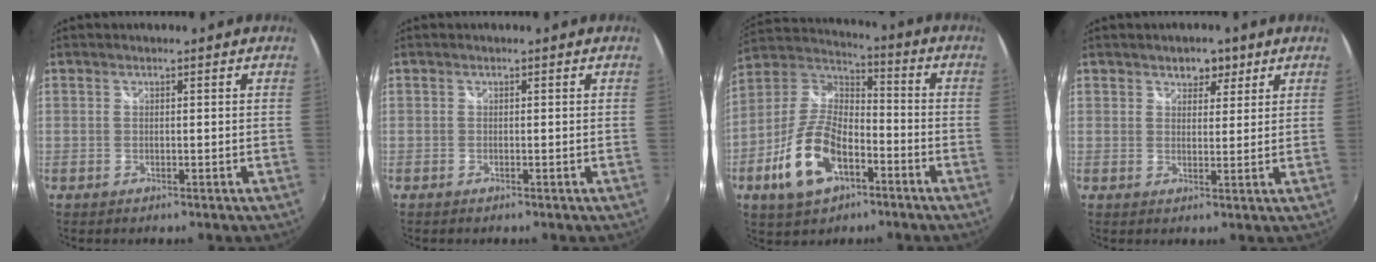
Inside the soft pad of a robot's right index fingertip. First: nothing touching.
{"total": 0.0}
{"total": 15.8, "force": [-6.6, 8.5, 11.5], "torque": [-0.247, 0.003, -0.117]}
{"total": 3.6, "force": [2.2, 2.5, 1.3], "torque": [-0.008, 0.003, 0.033]}